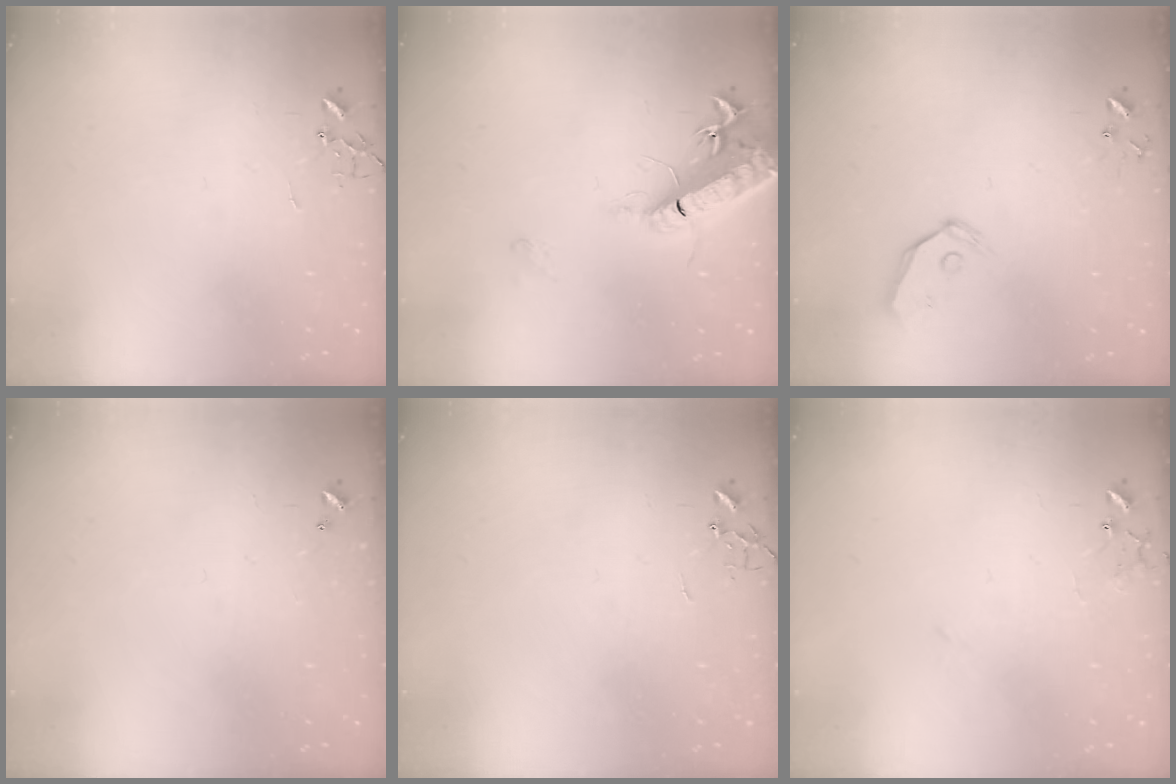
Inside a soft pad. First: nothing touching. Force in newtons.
{"total": 17.2, "press": 16.5, "slide": 4.6}
{"total": 6.9, "press": 6.9, "slide": 0.7}
{"total": 0.0}
{"total": 0.0}
{"total": 9.5, "press": 9.5, "slide": 0.7}